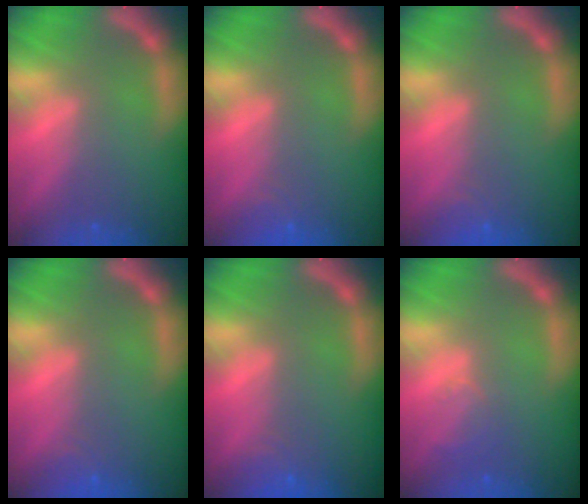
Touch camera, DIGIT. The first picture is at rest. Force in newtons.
{"total": 1.4}
{"total": 1.4}
{"total": 1.4}
{"total": 1.9}
{"total": 2.0}